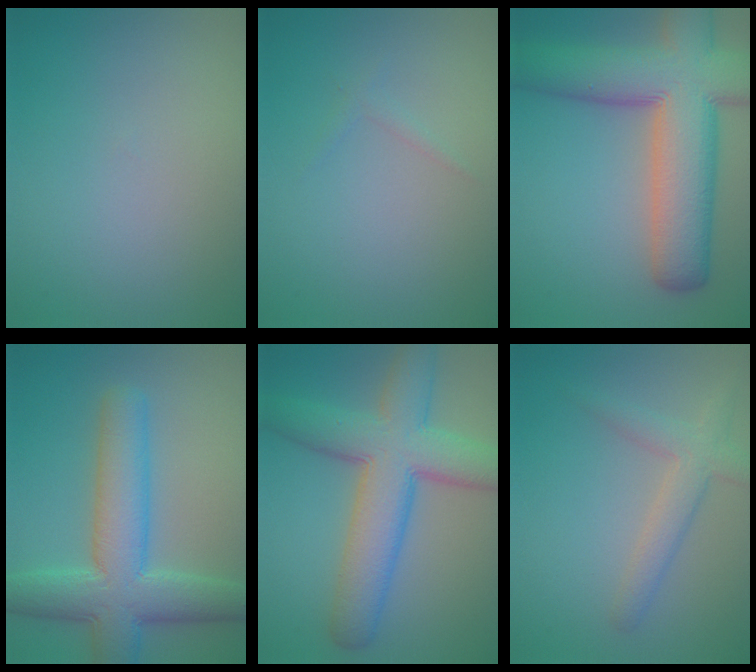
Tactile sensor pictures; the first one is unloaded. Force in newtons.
{"total": 0.7, "press": 0.7, "slide": 0.1}
{"total": 12.1, "press": 12.1, "slide": 0.6}
{"total": 8.0, "press": 8.0, "slide": 0.5}
{"total": 9.1, "press": 9.1, "slide": 0.2}
{"total": 3.0, "press": 3.0, "slide": 0.1}